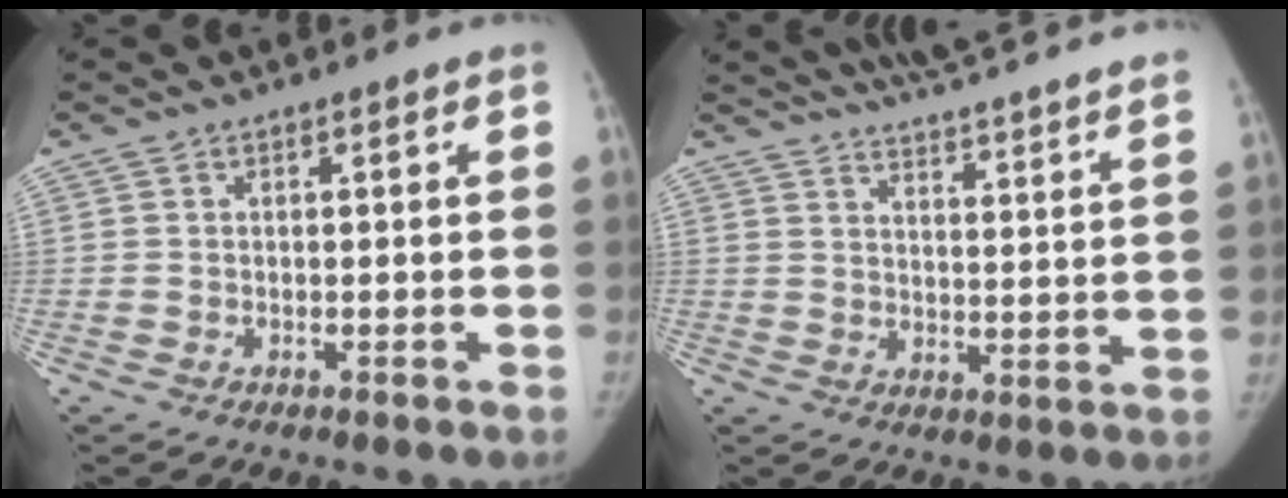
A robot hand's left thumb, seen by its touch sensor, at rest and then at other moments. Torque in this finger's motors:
{"motor_torque": [2.38, -2.63, 1.30, -1.47, 0.00]}